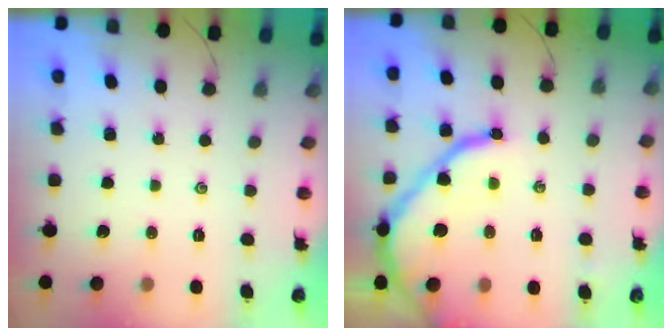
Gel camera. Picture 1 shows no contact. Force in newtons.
{"total": 13.7, "press": 13.7, "slide": 1.4}